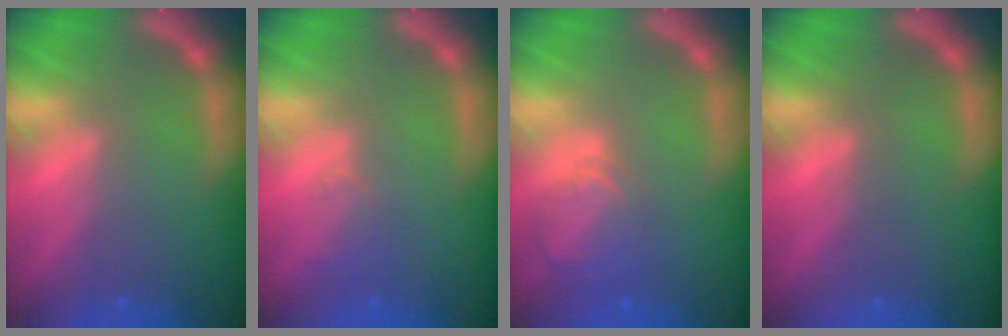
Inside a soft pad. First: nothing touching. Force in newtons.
{"total": 1.5}
{"total": 4.0}
{"total": 0.0}